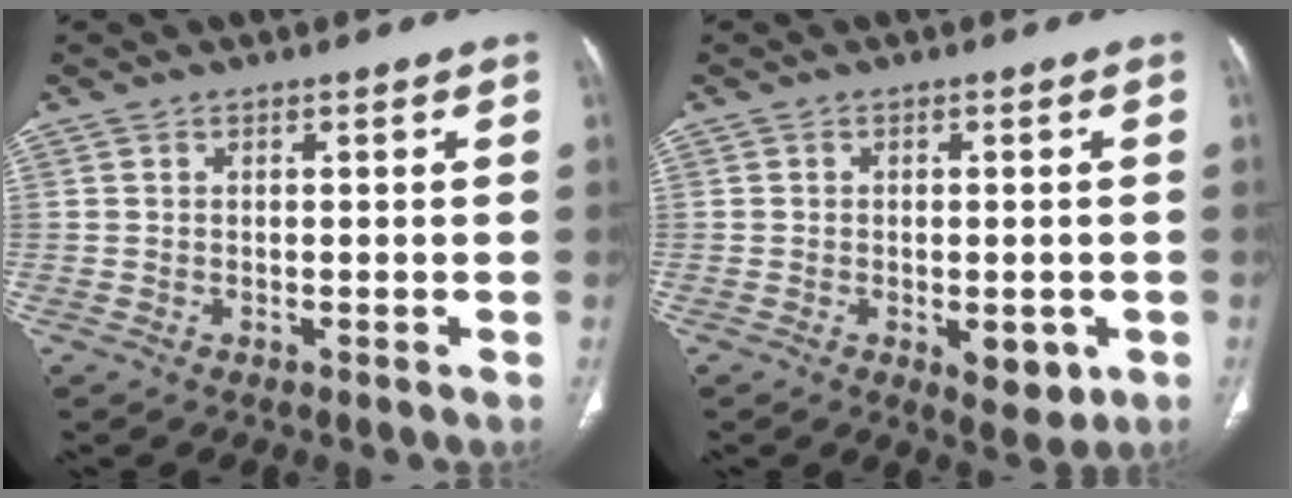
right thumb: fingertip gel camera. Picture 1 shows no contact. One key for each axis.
{"total": 5.6, "fx": -1.7, "fy": 2.8, "fz": 4.6, "tx": -0.047, "ty": -0.004, "tz": -0.014}